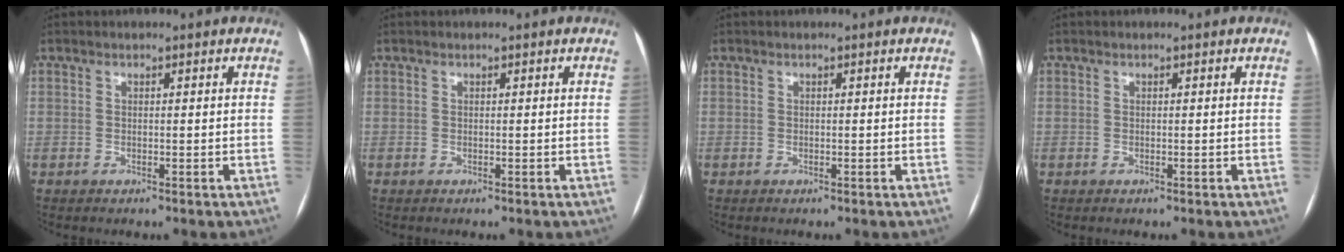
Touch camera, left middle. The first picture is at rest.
{"total": 0.0}
{"total": 0.0}
{"total": 0.0}